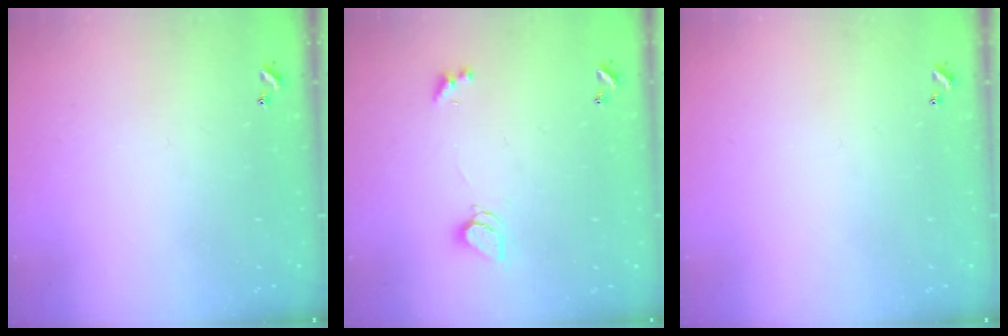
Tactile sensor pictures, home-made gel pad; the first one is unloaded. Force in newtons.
{"total": 2.3, "press": 2.3, "slide": 0.3}
{"total": 0.0}